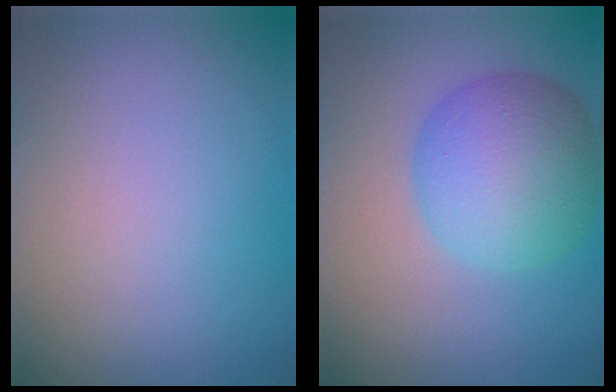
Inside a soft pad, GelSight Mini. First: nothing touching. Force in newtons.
{"total": 7.2, "press": 7.2, "slide": 0.2}